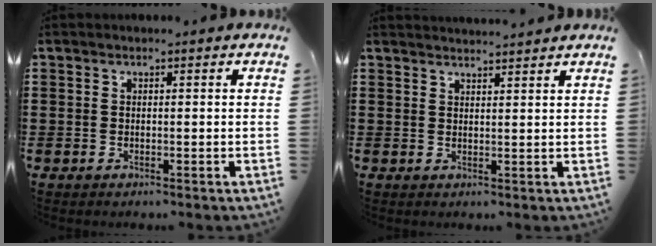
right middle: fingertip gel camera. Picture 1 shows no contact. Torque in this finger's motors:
{"motor_torque": [-0.18, 0.30, -0.17, -0.01]}